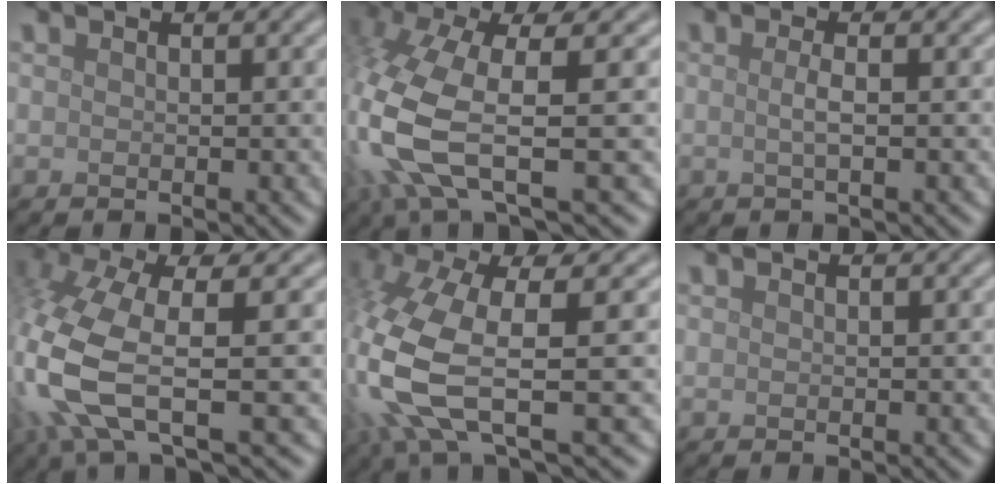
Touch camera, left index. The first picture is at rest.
{"total": 9.9, "force": [-1.3, 3.4, 9.2], "torque": [-0.226, -0.016, -0.026]}
{"total": 1.5, "force": [0.0, 0.4, 1.4], "torque": [-0.026, 0.001, -0.003]}
{"total": 8.9, "force": [-1.1, 3.0, 8.3], "torque": [-0.208, -0.011, -0.027]}
{"total": 10.9, "force": [-1.2, 3.8, 10.2], "torque": [-0.250, -0.025, -0.017]}
{"total": 0.0}